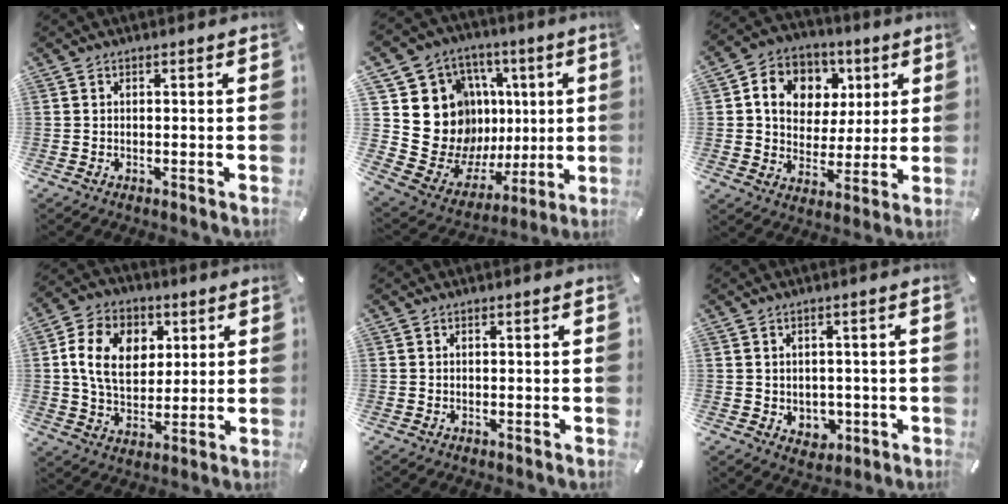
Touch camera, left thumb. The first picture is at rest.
{"total": 22.3, "force": [3.6, 19.3, 10.4], "torque": [-0.158, -0.048, 0.115]}
{"total": 11.6, "force": [3.4, 10.1, 4.5], "torque": [-0.077, -0.007, 0.066]}
{"total": 13.4, "force": [3.3, 10.2, 8.1], "torque": [-0.153, 0.015, 0.059]}
{"total": 0.0}
{"total": 3.8, "force": [0.2, 3.6, 1.1], "torque": [0.000, -0.002, 0.002]}